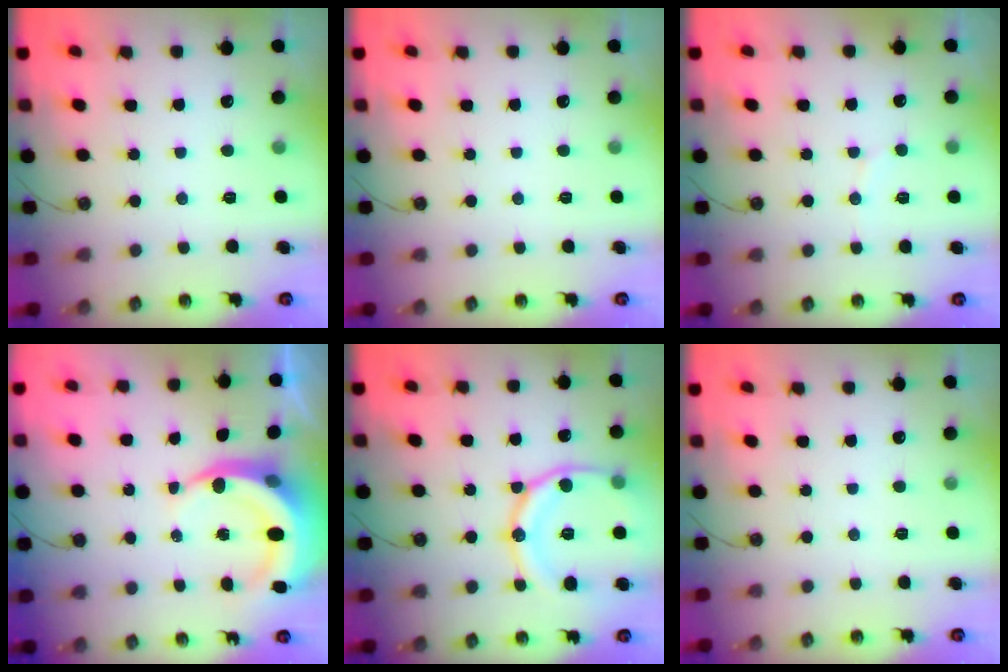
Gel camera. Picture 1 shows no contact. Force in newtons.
{"total": 0.0}
{"total": 6.0, "press": 6.0, "slide": 0.4}
{"total": 8.9, "press": 8.8, "slide": 1.4}
{"total": 17.8, "press": 17.7, "slide": 1.9}
{"total": 0.0}